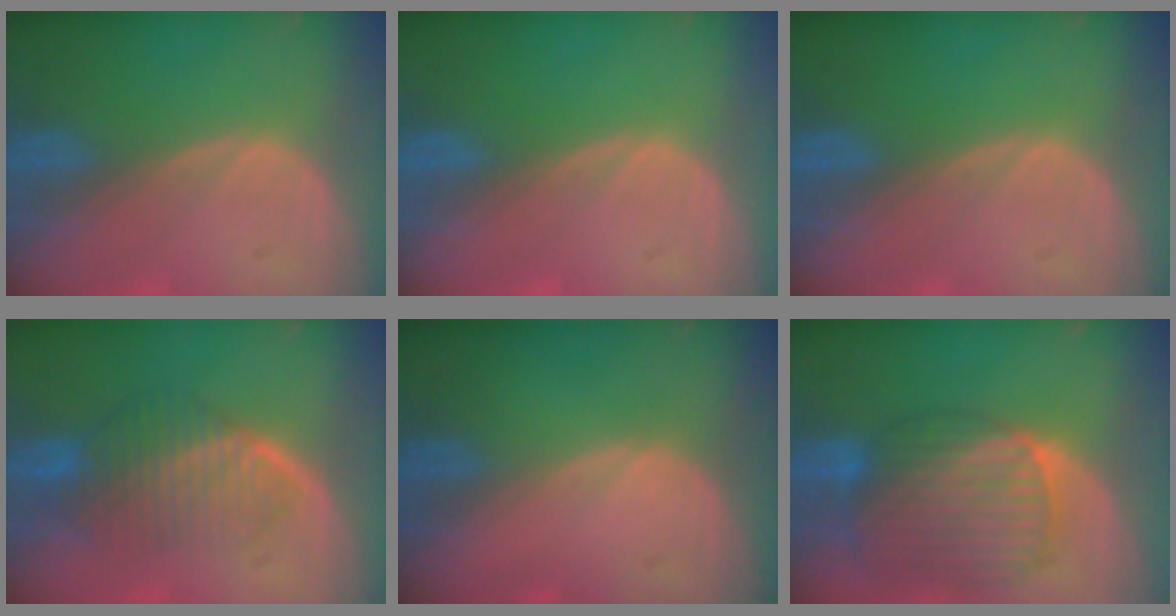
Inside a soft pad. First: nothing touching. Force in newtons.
{"total": 0.0}
{"total": 0.0}
{"total": 7.6, "press": 6.9, "slide": 3.2}
{"total": 0.6, "press": 0.1, "slide": 0.6}
{"total": 10.7, "press": 9.1, "slide": 5.5}